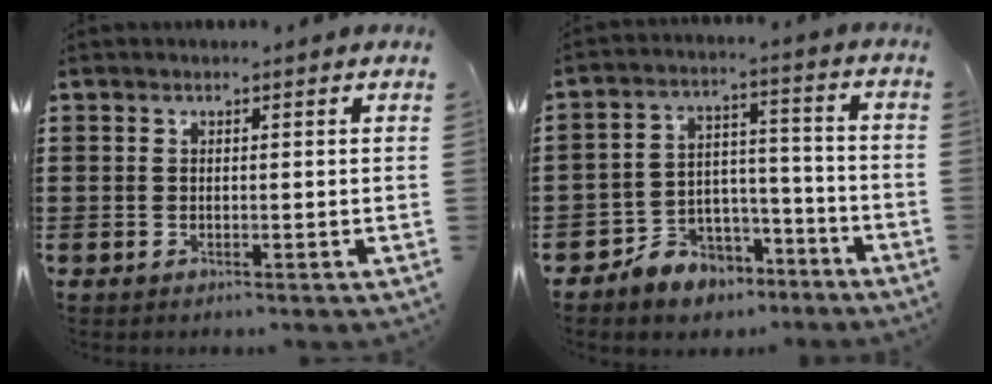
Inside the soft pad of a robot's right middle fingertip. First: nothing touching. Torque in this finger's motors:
{"motor_torque": [2.11, 0.03, 0.07, 0.02]}